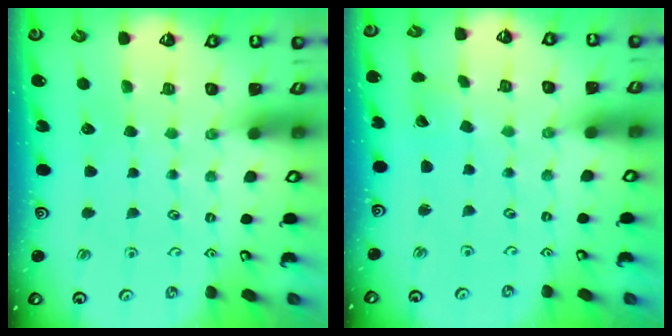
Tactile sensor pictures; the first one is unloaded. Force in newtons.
{"total": 2.0, "press": 2.0, "slide": 0.2}